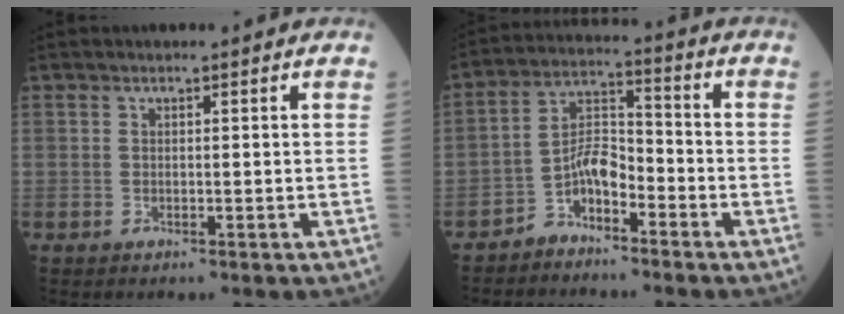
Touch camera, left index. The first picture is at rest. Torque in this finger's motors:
{"motor_torque": [0.19, 0.53, 0.09, 0.03]}